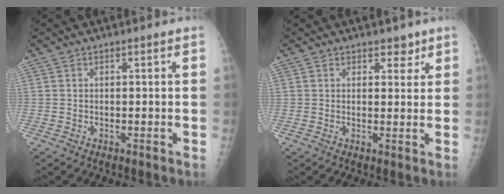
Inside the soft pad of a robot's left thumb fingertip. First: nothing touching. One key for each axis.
{"total": 2.9, "fx": 2.1, "fy": 1.7, "fz": 1.1, "tx": 0.012, "ty": -0.013, "tz": 0.028}